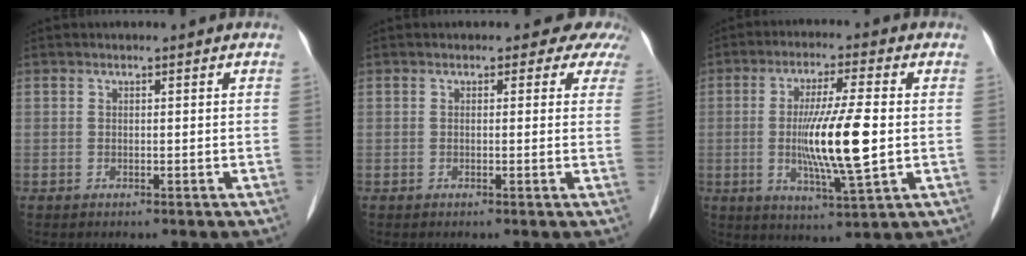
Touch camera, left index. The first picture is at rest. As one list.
[{"total": 4.2, "force": [3.4, 2.3, 0.7], "torque": [0.017, -0.004, 0.007]}, {"total": 11.3, "force": [-0.6, 0.8, 11.2], "torque": [-0.214, -0.015, -0.012]}]